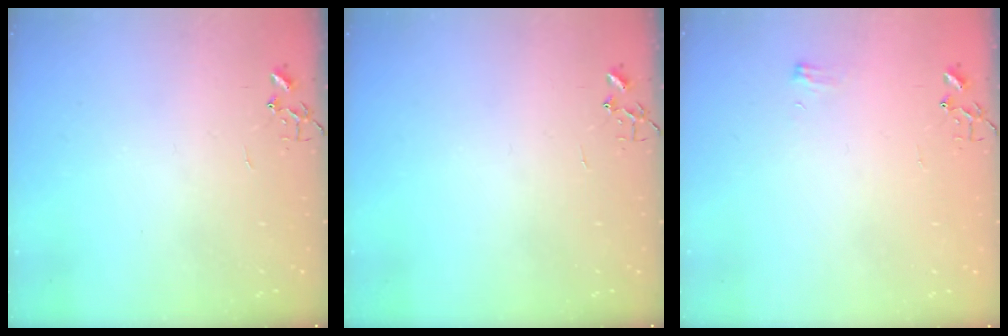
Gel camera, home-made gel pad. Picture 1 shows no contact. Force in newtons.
{"total": 0.0}
{"total": 5.3, "press": 5.3, "slide": 0.8}